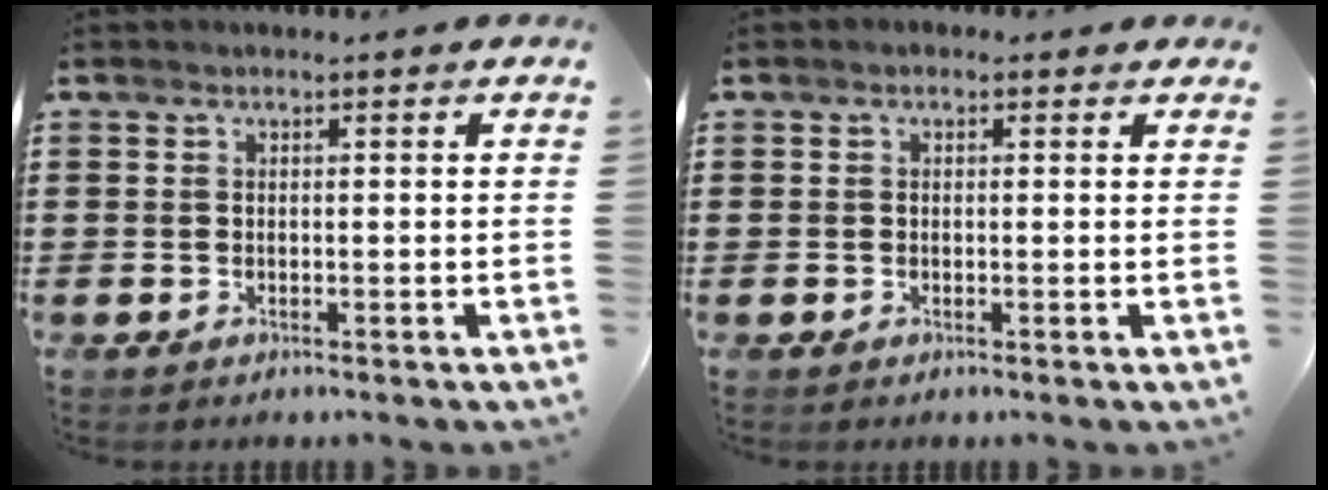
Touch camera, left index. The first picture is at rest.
{"total": 0.7, "force": [0.0, 0.7, 0.2], "torque": [-0.007, 0.007, -0.002]}